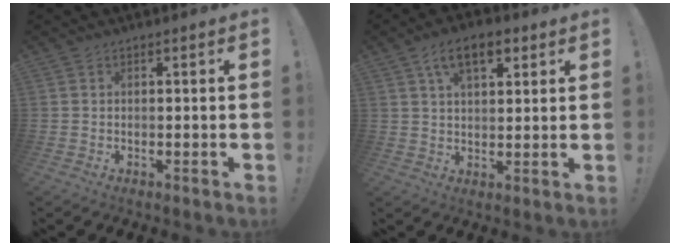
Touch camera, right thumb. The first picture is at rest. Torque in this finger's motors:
{"motor_torque": [0.51, 2.41, 1.20, 0.28, 0.05]}